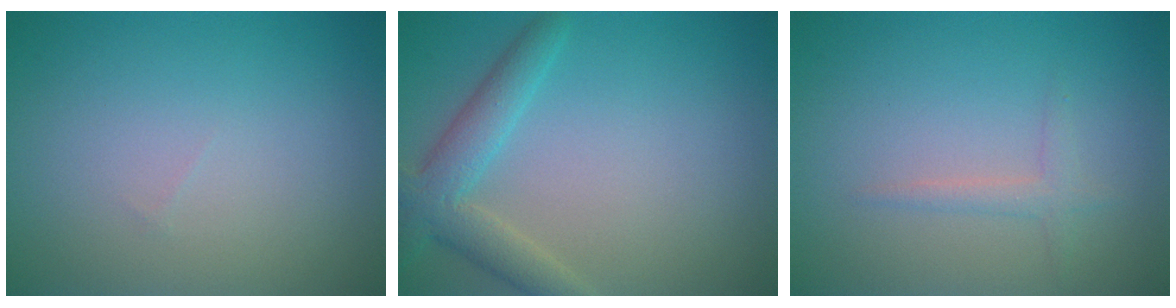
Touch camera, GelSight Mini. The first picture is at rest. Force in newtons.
{"total": 4.0, "press": 4.0, "slide": 0.1}
{"total": 1.3, "press": 1.3, "slide": 0.1}